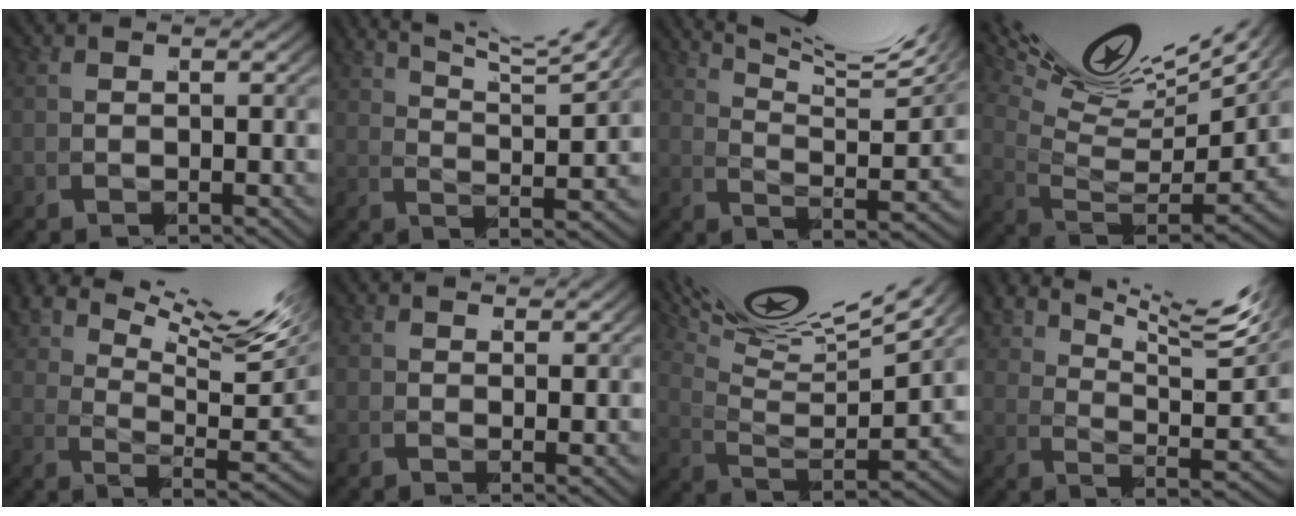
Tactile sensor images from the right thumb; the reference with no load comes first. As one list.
[{"total": 7.3, "force": [6.3, 1.2, 3.5], "torque": [-0.039, 0.022, 0.093]}, {"total": 10.4, "force": [7.8, 2.9, 6.3], "torque": [-0.075, 0.031, 0.107]}, {"total": 9.0, "force": [4.5, 4.0, 6.6], "torque": [-0.124, 0.002, 0.070]}, {"total": 9.3, "force": [6.3, 2.8, 6.2], "torque": [-0.079, 0.016, 0.092]}, {"total": 1.3, "force": [1.3, -0.2, 0.0], "torque": [0.004, 0.000, 0.021]}, {"total": 8.6, "force": [4.8, 3.5, 6.2], "torque": [-0.109, 0.003, 0.073]}, {"total": 8.9, "force": [6.8, 2.1, 5.4], "torque": [-0.070, 0.022, 0.097]}]